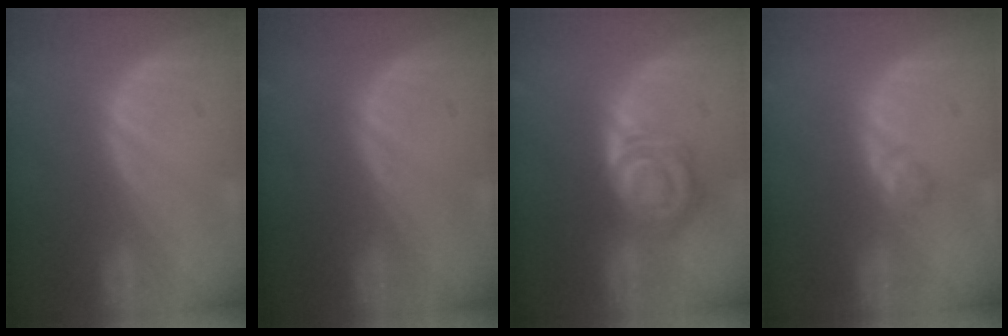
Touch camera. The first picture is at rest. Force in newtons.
{"total": 0.0}
{"total": 8.1, "press": 7.1, "slide": 3.9}
{"total": 1.6, "press": 1.6, "slide": 0.2}